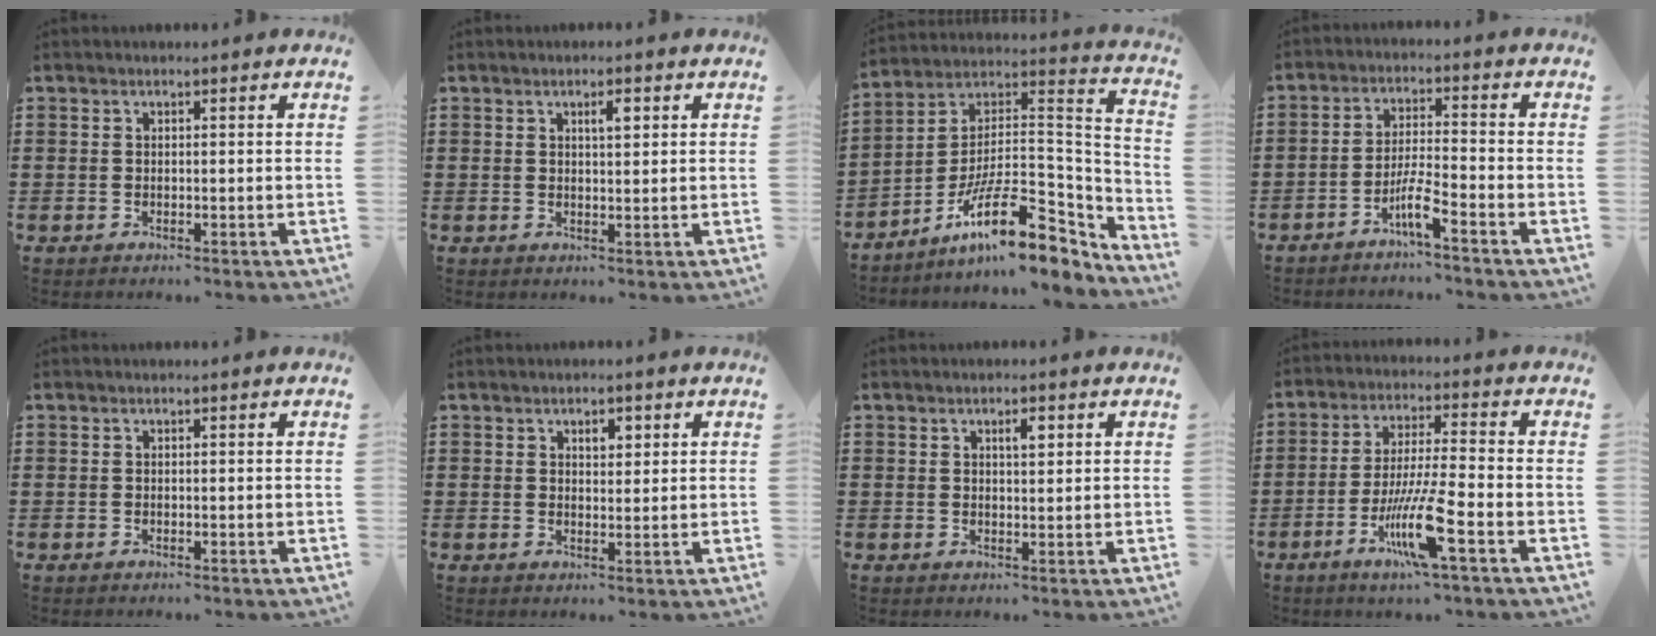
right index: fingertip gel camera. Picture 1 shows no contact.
{"total": 2.3, "force": [0.9, 0.7, 2.0], "torque": [-0.032, 0.003, 0.012]}
{"total": 16.0, "force": [-10.1, 5.1, 11.2], "torque": [-0.179, 0.021, -0.178]}
{"total": 4.8, "force": [-3.2, 0.1, 3.5], "torque": [-0.083, -0.009, -0.065]}
{"total": 0.0}
{"total": 2.4, "force": [1.2, 1.4, 1.6], "torque": [-0.019, 0.001, 0.017]}
{"total": 2.2, "force": [0.9, 0.7, 1.8], "torque": [-0.030, 0.002, 0.012]}
{"total": 10.4, "force": [-4.9, 0.7, 9.1], "torque": [-0.186, -0.011, -0.096]}